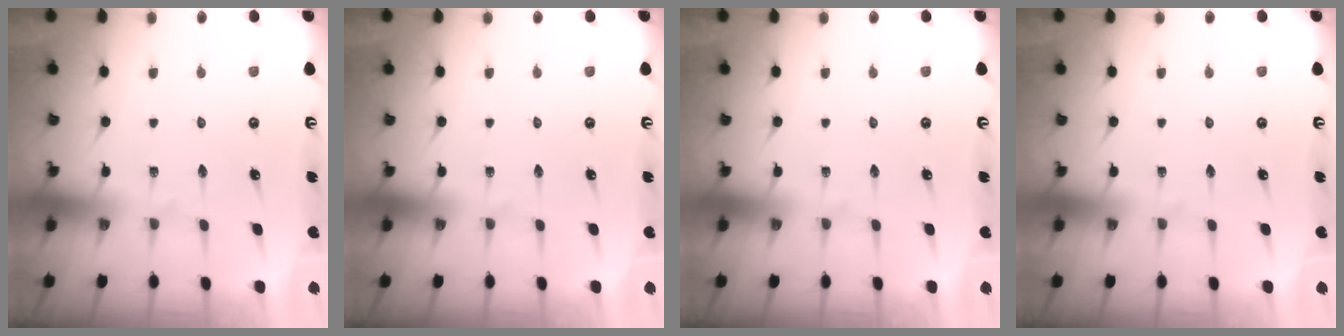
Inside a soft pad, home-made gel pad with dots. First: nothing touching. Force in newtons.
{"total": 0.0}
{"total": 0.0}
{"total": 0.0}